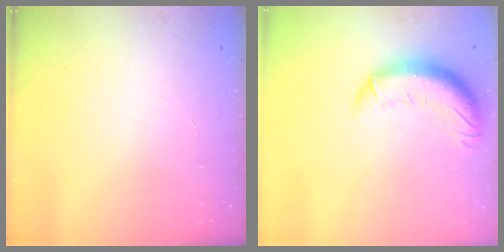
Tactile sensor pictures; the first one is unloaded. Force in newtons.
{"total": 13.4, "press": 13.0, "slide": 3.2}